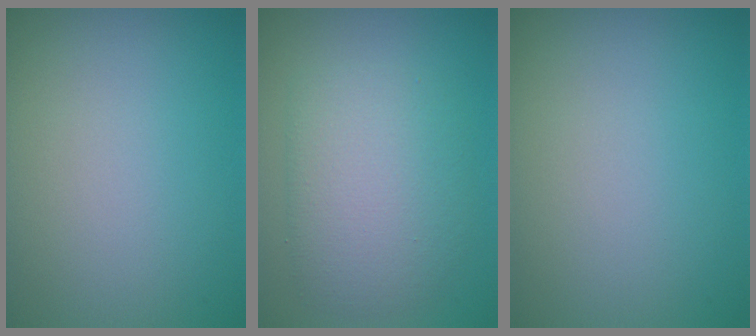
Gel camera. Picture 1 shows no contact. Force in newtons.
{"total": 5.1, "press": 5.1, "slide": 0.4}
{"total": 0.0}